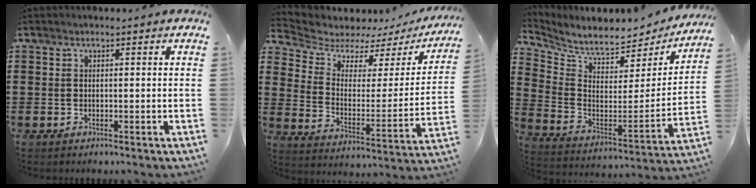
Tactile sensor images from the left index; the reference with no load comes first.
{"total": 4.9, "force": [4.3, 1.9, 1.3], "torque": [-0.056, -0.032, 0.070]}
{"total": 5.3, "force": [5.1, 1.0, 1.2], "torque": [-0.055, -0.054, 0.084]}